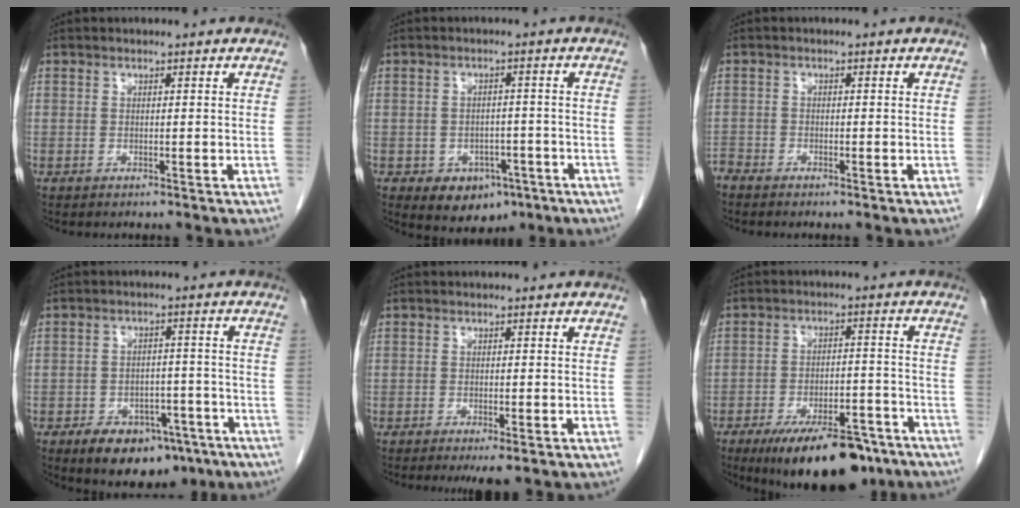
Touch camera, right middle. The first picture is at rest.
{"total": 6.9, "force": [-3.6, 5.0, 3.2], "torque": [-0.038, 0.005, -0.040]}
{"total": 1.6, "force": [-1.6, 0.3, 0.2], "torque": [-0.002, -0.003, -0.030]}
{"total": 11.3, "force": [-7.3, 6.4, 5.8], "torque": [-0.068, 0.014, -0.101]}
{"total": 2.9, "force": [-1.9, 0.5, 2.2], "torque": [-0.029, -0.008, -0.026]}
{"total": 14.8, "force": [-11.0, 4.9, 8.7], "torque": [-0.110, 0.005, -0.168]}